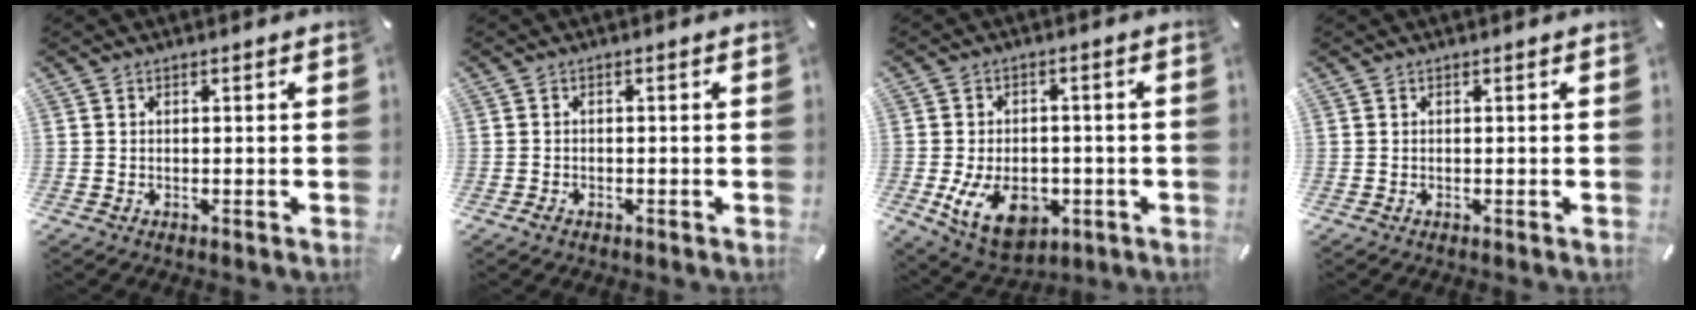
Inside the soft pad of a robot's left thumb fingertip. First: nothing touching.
{"total": 1.1, "force": [-0.6, 0.8, 0.5], "torque": [-0.010, 0.003, -0.013]}
{"total": 12.2, "force": [-3.7, 8.1, 8.3], "torque": [-0.150, 0.002, -0.063]}
{"total": 0.0}